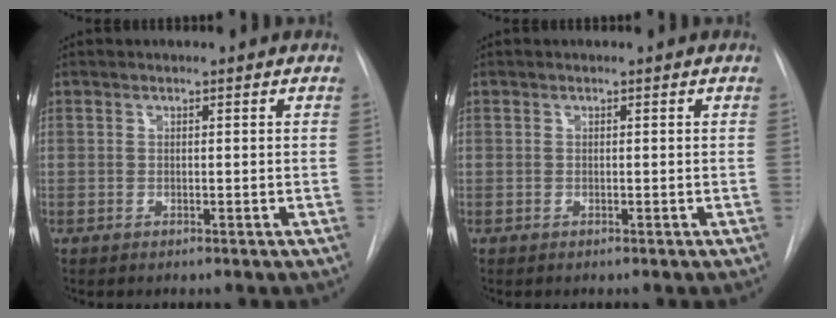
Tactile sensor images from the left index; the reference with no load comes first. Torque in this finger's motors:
{"motor_torque": [0.22, -0.41, 0.01, 0.01]}